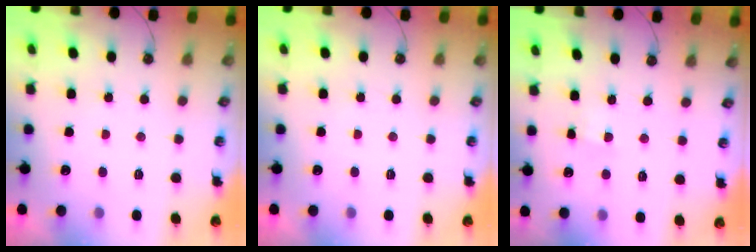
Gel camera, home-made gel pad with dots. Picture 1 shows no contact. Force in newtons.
{"total": 0.0}
{"total": 2.1, "press": 2.1, "slide": 0.3}